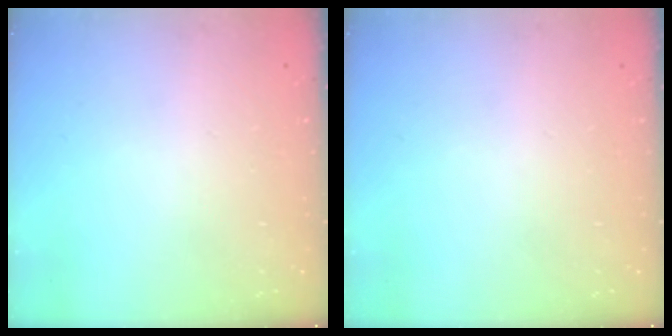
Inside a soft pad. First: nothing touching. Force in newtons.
{"total": 0.0}